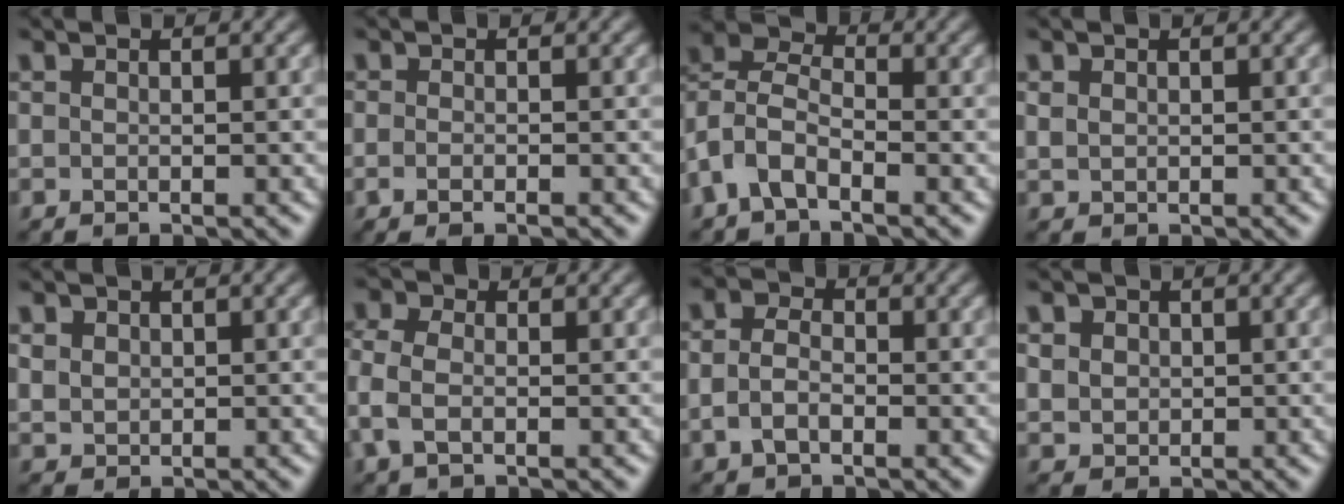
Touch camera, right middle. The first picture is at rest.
{"total": 1.5, "force": [-0.7, 0.4, 1.3], "torque": [-0.022, -0.006, -0.012]}
{"total": 5.4, "force": [-2.3, 3.0, 3.8], "torque": [-0.080, 0.010, -0.064]}
{"total": 1.0, "force": [0.4, 0.8, 0.4], "torque": [-0.010, -0.002, 0.011]}
{"total": 1.5, "force": [0.7, 1.2, 0.5], "torque": [-0.011, -0.004, 0.016]}
{"total": 3.5, "force": [-0.8, 2.3, 2.6], "torque": [-0.077, 0.001, -0.023]}
{"total": 2.7, "force": [-0.7, 1.8, 1.9], "torque": [-0.045, 0.001, -0.019]}
{"total": 3.3, "force": [1.3, 2.6, 1.4], "torque": [-0.036, 0.009, 0.024]}